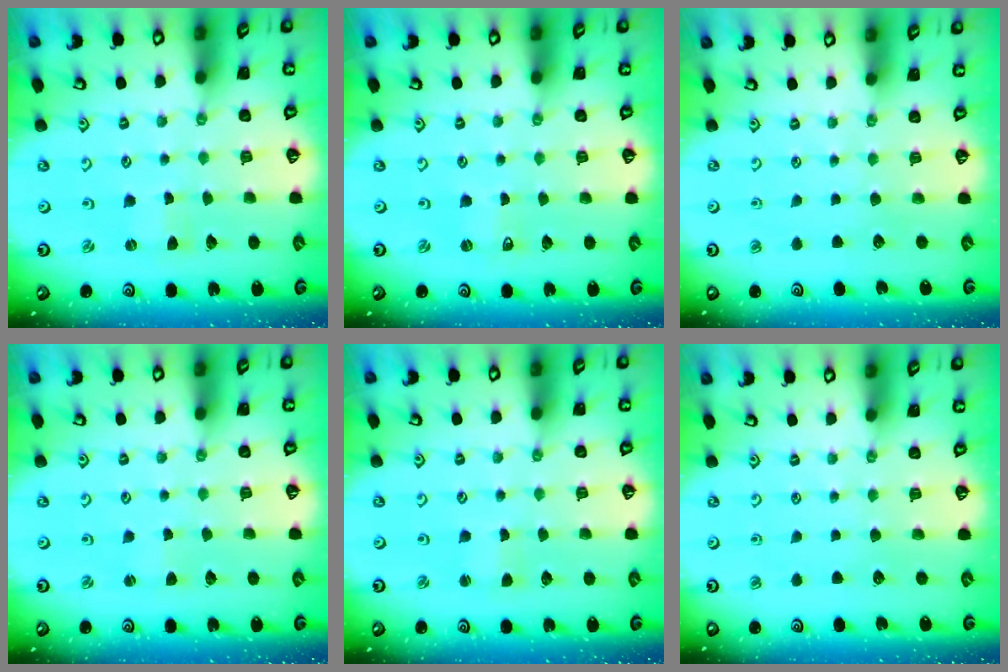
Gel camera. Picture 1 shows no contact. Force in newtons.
{"total": 0.0}
{"total": 0.0}
{"total": 1.1, "press": 1.1, "slide": 0.2}
{"total": 1.6, "press": 1.6, "slide": 0.3}
{"total": 0.0}